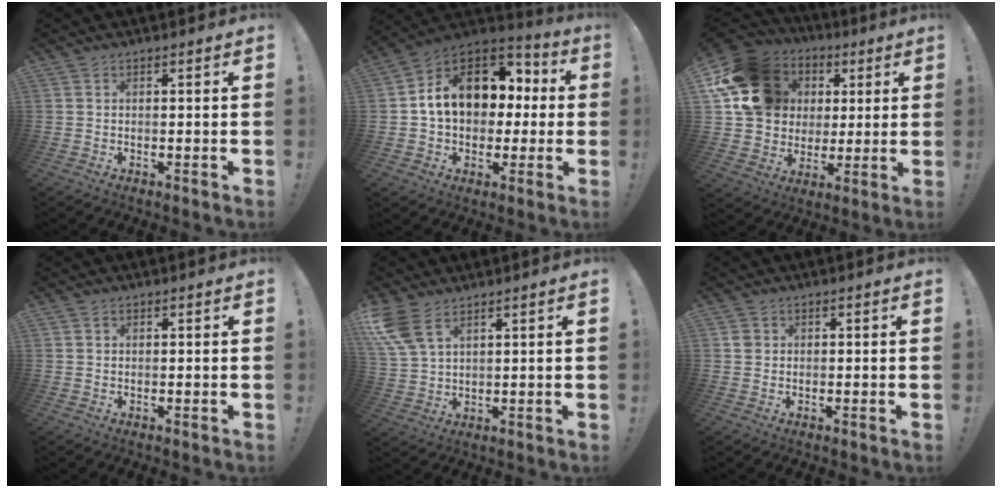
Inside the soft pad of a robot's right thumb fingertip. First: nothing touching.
{"total": 16.6, "force": [3.5, 12.5, 10.2], "torque": [-0.150, -0.001, 0.081]}
{"total": 20.5, "force": [6.1, 16.9, 9.8], "torque": [-0.164, -0.014, 0.140]}
{"total": 0.9, "force": [0.5, 0.7, 0.2], "torque": [-0.003, 0.001, 0.008]}
{"total": 8.8, "force": [5.3, 4.4, 5.5], "torque": [-0.126, -0.018, 0.106]}
{"total": 1.8, "force": [0.7, 1.6, 0.3], "torque": [0.001, 0.002, 0.011]}